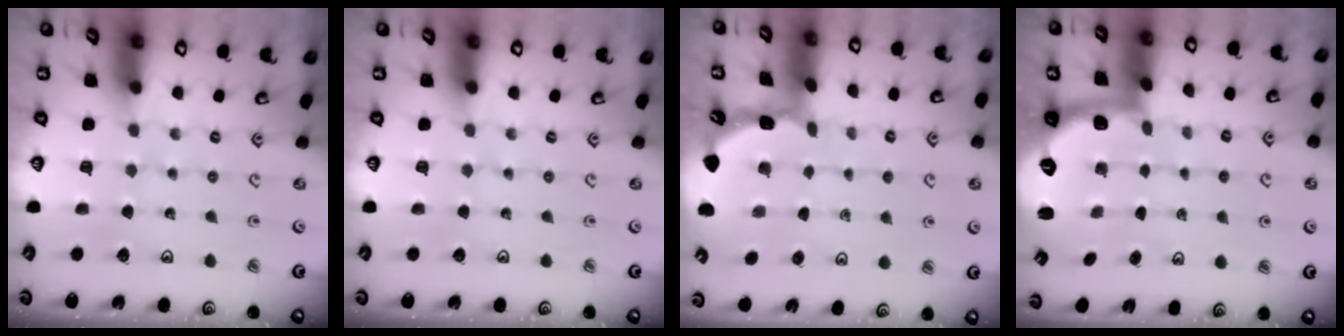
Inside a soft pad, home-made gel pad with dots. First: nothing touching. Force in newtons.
{"total": 0.0}
{"total": 1.5, "press": 1.5, "slide": 0.1}
{"total": 2.3, "press": 1.7, "slide": 1.6}